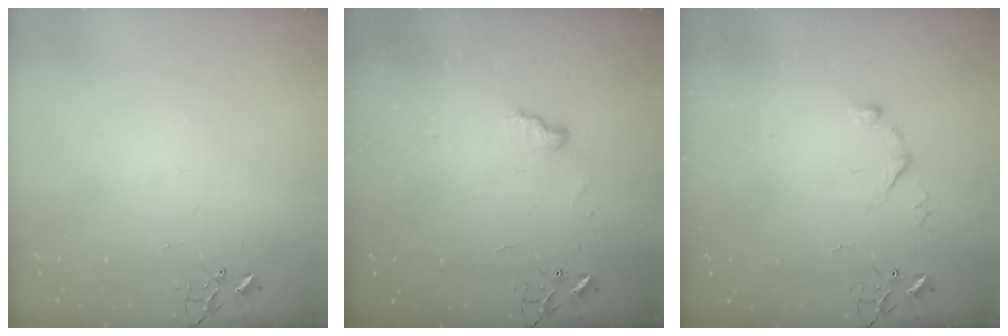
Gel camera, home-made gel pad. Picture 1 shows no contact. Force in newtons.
{"total": 6.7, "press": 6.6, "slide": 0.7}
{"total": 6.6, "press": 6.6, "slide": 0.5}